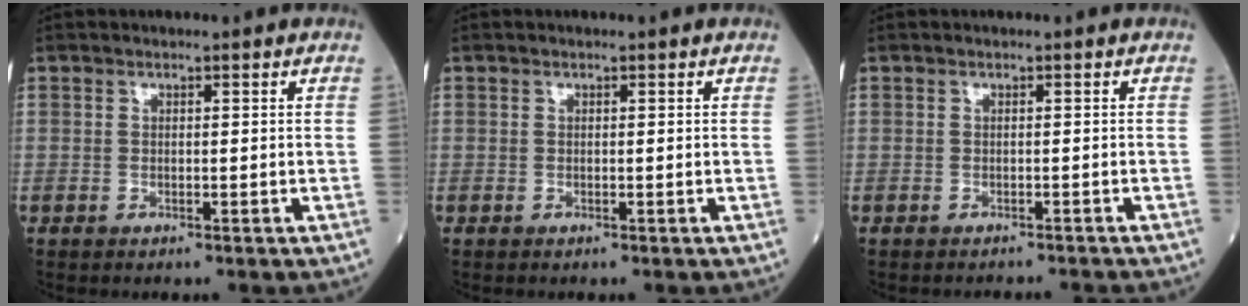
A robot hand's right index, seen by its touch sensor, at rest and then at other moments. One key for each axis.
{"total": 0.0}
{"total": 3.4, "fx": -3.4, "fy": 0.3, "fz": 0.5, "tx": -0.005, "ty": -0.011, "tz": -0.039}